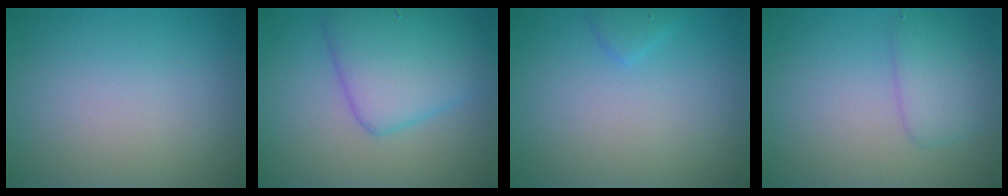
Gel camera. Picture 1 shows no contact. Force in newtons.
{"total": 5.9, "press": 5.8, "slide": 0.3}
{"total": 1.1, "press": 1.0, "slide": 0.1}
{"total": 2.8, "press": 2.8, "slide": 0.1}